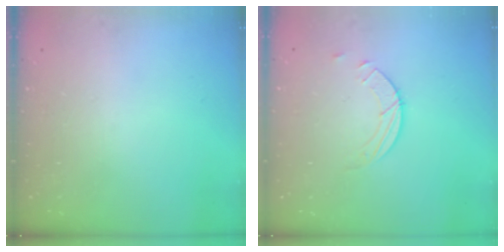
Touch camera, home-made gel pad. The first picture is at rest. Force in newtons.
{"total": 2.6, "press": 2.6, "slide": 0.3}